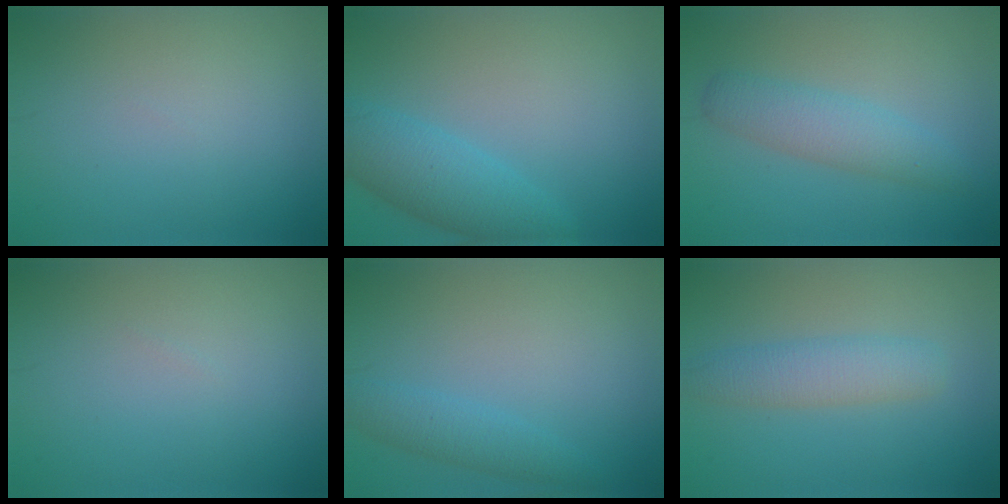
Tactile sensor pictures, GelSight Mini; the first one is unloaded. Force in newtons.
{"total": 4.7, "press": 4.7, "slide": 0.2}
{"total": 3.5, "press": 3.5, "slide": 0.0}
{"total": 0.0}
{"total": 2.2, "press": 2.2, "slide": 0.2}
{"total": 3.5, "press": 3.5, "slide": 0.2}